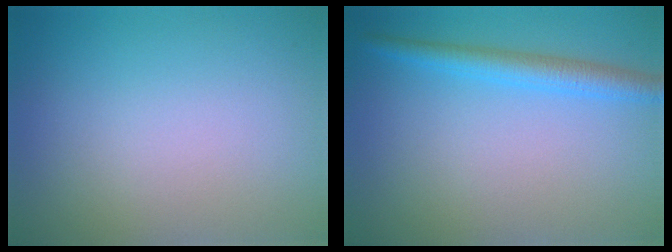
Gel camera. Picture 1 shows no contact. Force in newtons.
{"total": 3.0, "press": 3.0, "slide": 0.0}